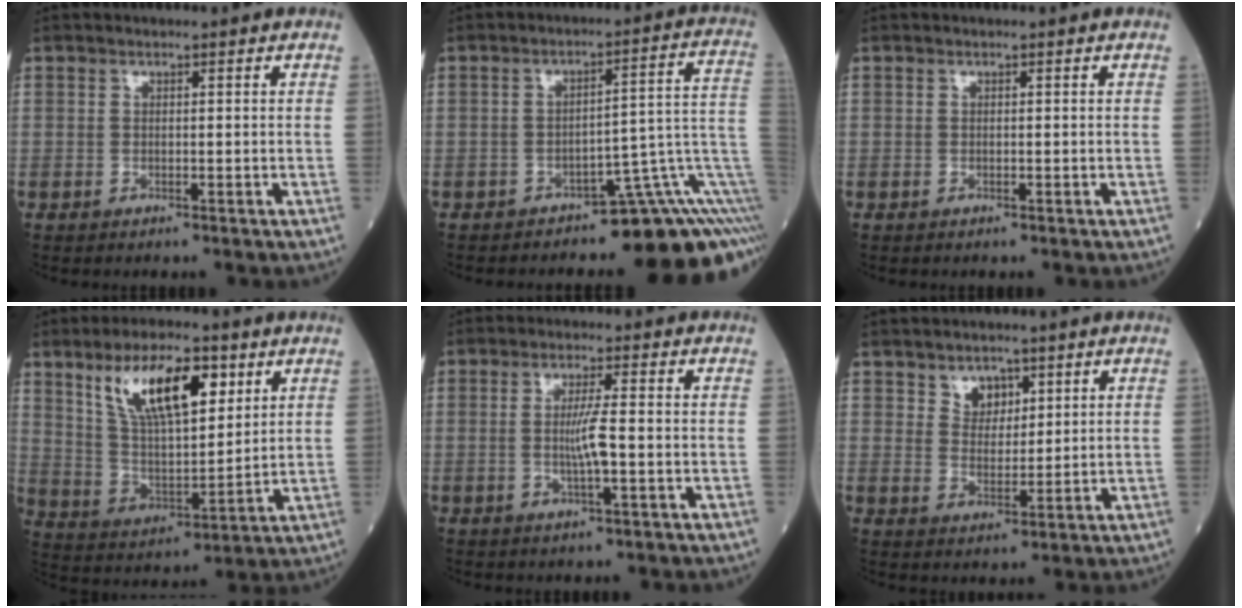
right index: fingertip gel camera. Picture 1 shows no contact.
{"total": 13.9, "force": [-6.9, 3.5, 11.5], "torque": [-0.090, 0.072, -0.085]}
{"total": 0.0}
{"total": 15.3, "force": [7.6, 5.5, 12.1], "torque": [-0.230, 0.014, 0.144]}
{"total": 5.0, "force": [-0.7, 0.6, 4.9], "torque": [-0.097, -0.003, -0.010]}
{"total": 4.5, "force": [2.5, 3.1, 2.1], "torque": [-0.038, 0.005, 0.050]}